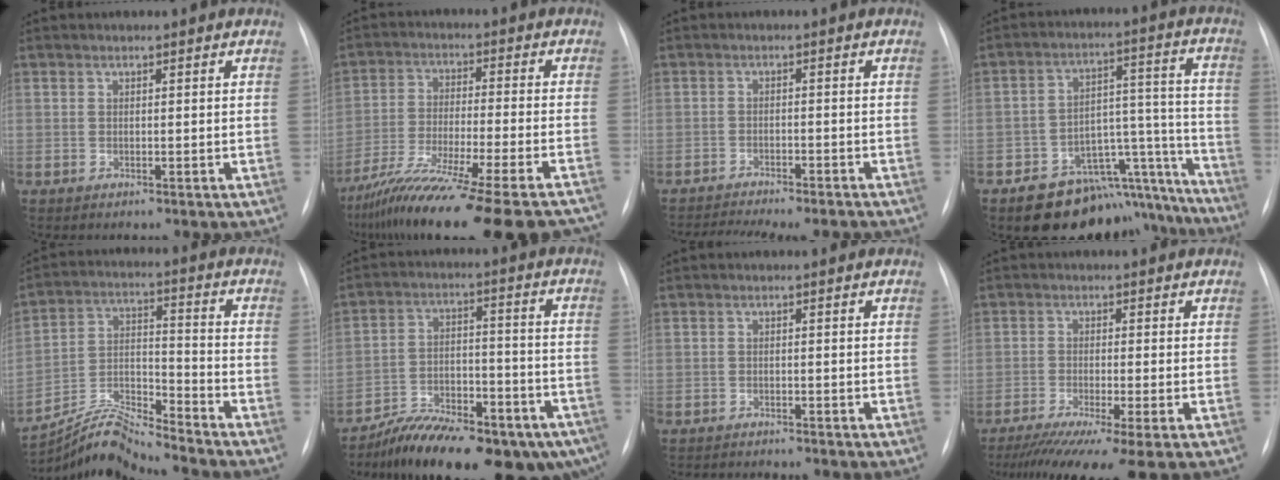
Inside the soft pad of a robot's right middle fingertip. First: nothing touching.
{"total": 25.4, "force": [-21.2, 0.5, 13.9], "torque": [-0.177, -0.063, -0.321]}
{"total": 12.6, "force": [-11.3, 1.9, 5.2], "torque": [-0.085, -0.003, -0.146]}
{"total": 16.7, "force": [-14.3, 7.2, 4.8], "torque": [-0.013, 0.080, -0.191]}
{"total": 8.8, "force": [-8.7, -1.3, 1.0], "torque": [-0.031, 0.022, -0.162]}
{"total": 20.6, "force": [-15.0, 6.9, 12.4], "torque": [-0.143, 0.026, -0.222]}
{"total": 4.0, "force": [-3.9, 0.0, 0.7], "torque": [-0.006, -0.011, -0.058]}
{"total": 10.8, "force": [-7.9, -0.3, 7.5], "torque": [-0.117, -0.032, -0.125]}